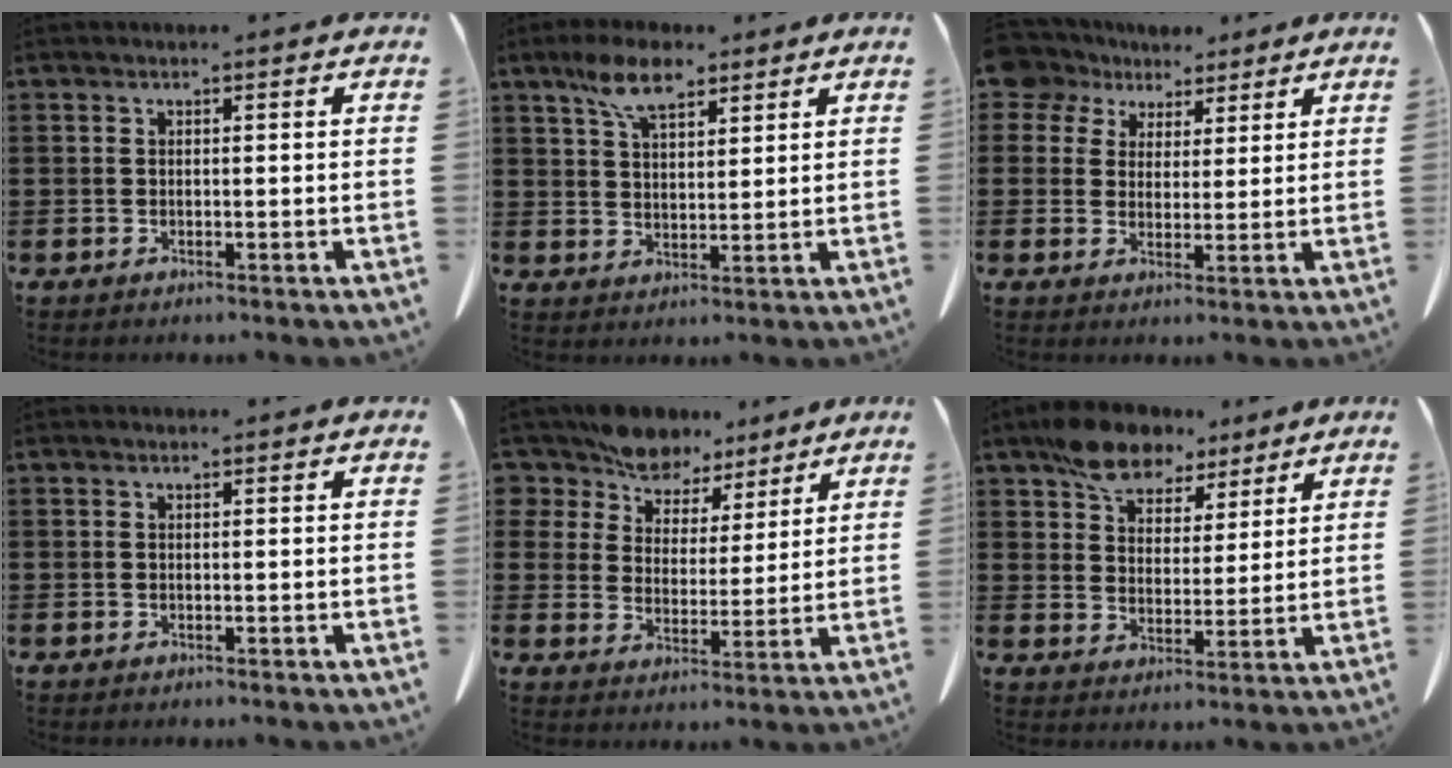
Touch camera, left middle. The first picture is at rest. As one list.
[{"total": 7.5, "force": [5.1, 3.2, 4.6], "torque": [-0.105, 0.002, 0.095]}, {"total": 6.0, "force": [4.4, 3.9, 1.0], "torque": [-0.045, -0.007, 0.083]}, {"total": 0.0}, {"total": 8.2, "force": [7.5, 3.1, 0.7], "torque": [-0.060, -0.040, 0.144]}, {"total": 8.5, "force": [6.9, 4.1, 2.7], "torque": [-0.066, -0.012, 0.130]}]